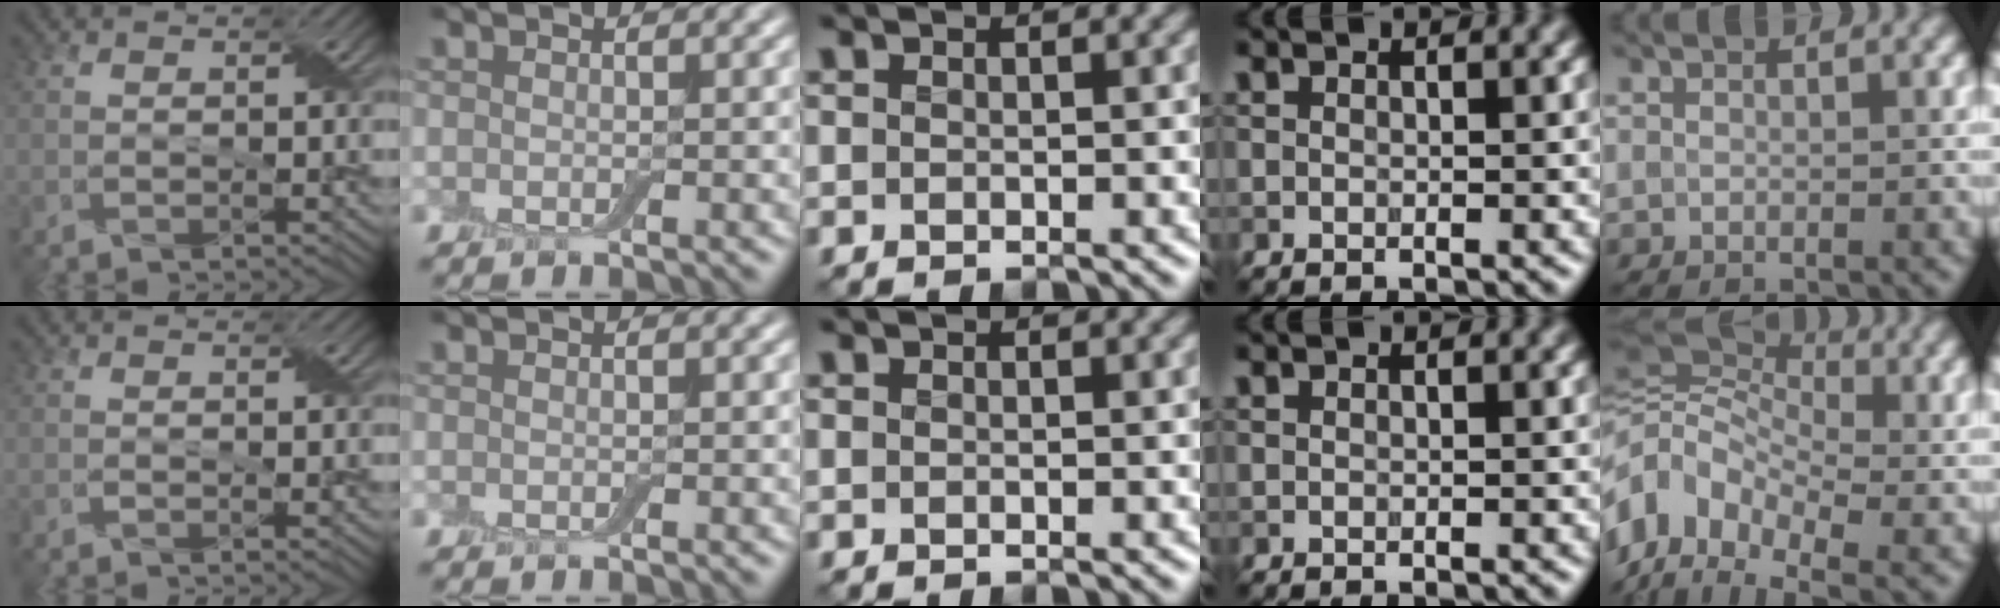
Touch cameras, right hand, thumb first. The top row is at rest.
{"thumb": {"total": 0.6, "force": [0.1, 0.1, 0.6], "torque": [-0.009, -0.002, -0.001]}, "little": {"total": 12.2, "force": [-2.9, 8.7, 7.9], "torque": [-0.174, 0.013, -0.048]}}